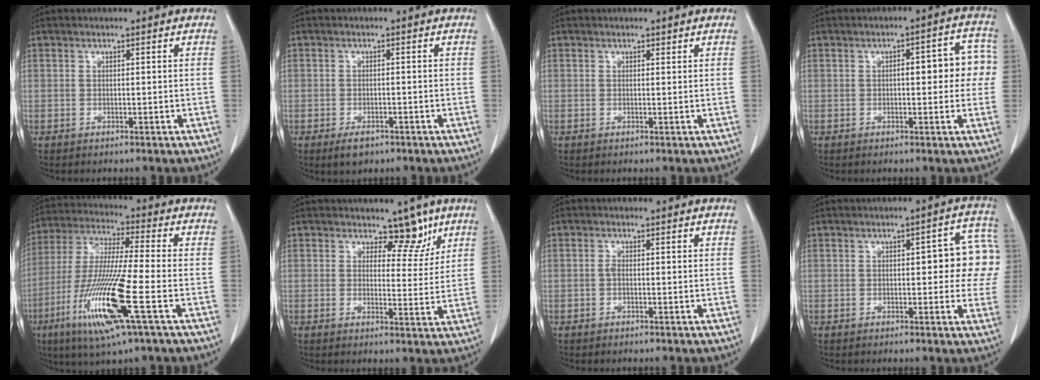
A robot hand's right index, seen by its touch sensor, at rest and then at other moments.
{"total": 2.7, "force": [-1.6, 1.6, 1.4], "torque": [-0.023, -0.001, -0.019]}
{"total": 0.6, "force": [0.5, 0.2, 0.1], "torque": [-0.004, -0.004, 0.007]}
{"total": 7.9, "force": [0.8, 2.8, 7.3], "torque": [-0.083, 0.034, 0.006]}
{"total": 16.3, "force": [-6.1, 0.4, 15.2], "torque": [-0.317, -0.026, -0.117]}
{"total": 4.9, "force": [3.6, 2.8, 1.9], "torque": [-0.003, -0.007, 0.049]}
{"total": 1.0, "force": [-0.1, 0.5, 0.9], "torque": [-0.016, 0.003, -0.002]}
{"total": 9.5, "force": [1.3, 3.4, 8.8], "torque": [-0.081, 0.029, 0.009]}